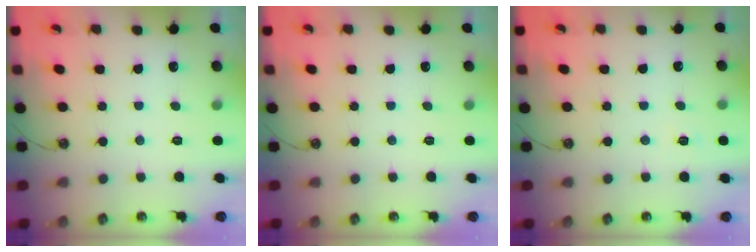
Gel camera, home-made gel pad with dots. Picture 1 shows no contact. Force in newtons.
{"total": 0.0}
{"total": 2.2, "press": 2.2, "slide": 0.3}